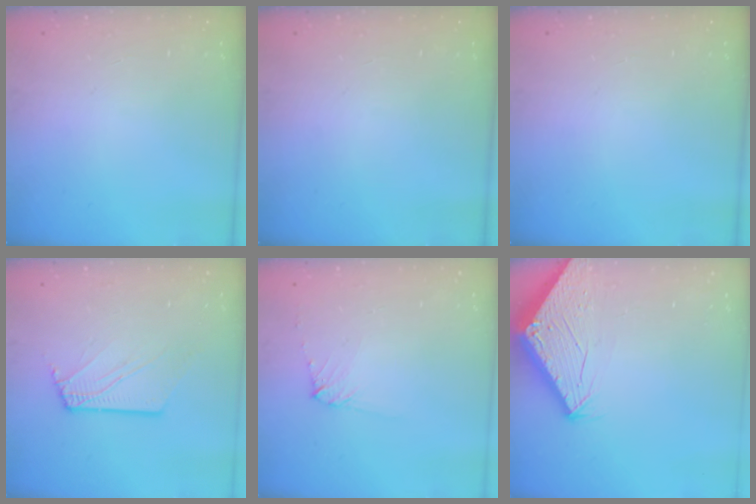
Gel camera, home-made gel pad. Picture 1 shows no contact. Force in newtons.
{"total": 0.0}
{"total": 0.0}
{"total": 3.3, "press": 3.2, "slide": 0.3}
{"total": 5.1, "press": 5.1, "slide": 0.8}
{"total": 2.7, "press": 2.7, "slide": 0.1}